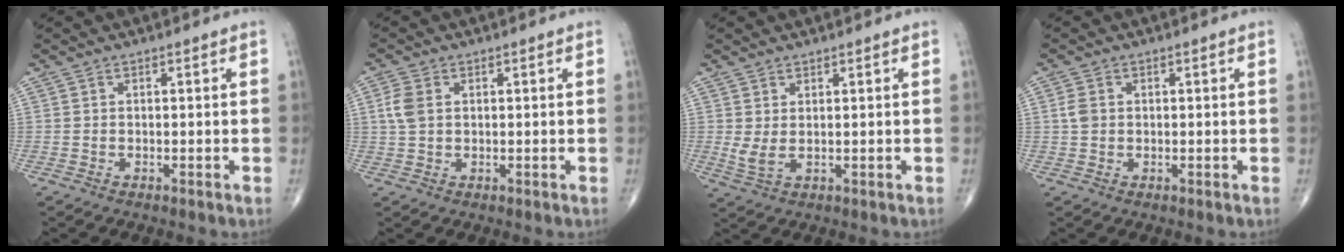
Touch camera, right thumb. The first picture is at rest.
{"total": 3.8, "force": [0.8, 2.5, 2.8], "torque": [-0.068, 0.006, 0.016]}
{"total": 3.0, "force": [0.7, 1.3, 2.7], "torque": [-0.061, -0.005, 0.022]}
{"total": 2.2, "force": [0.3, 1.7, 1.4], "torque": [-0.028, 0.003, 0.006]}